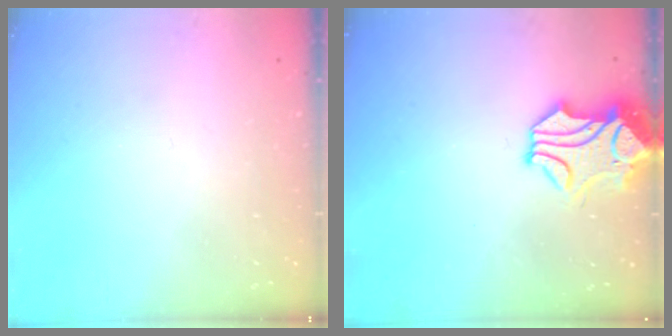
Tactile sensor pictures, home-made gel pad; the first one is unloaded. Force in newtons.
{"total": 1.4, "press": 0.7, "slide": 1.3}